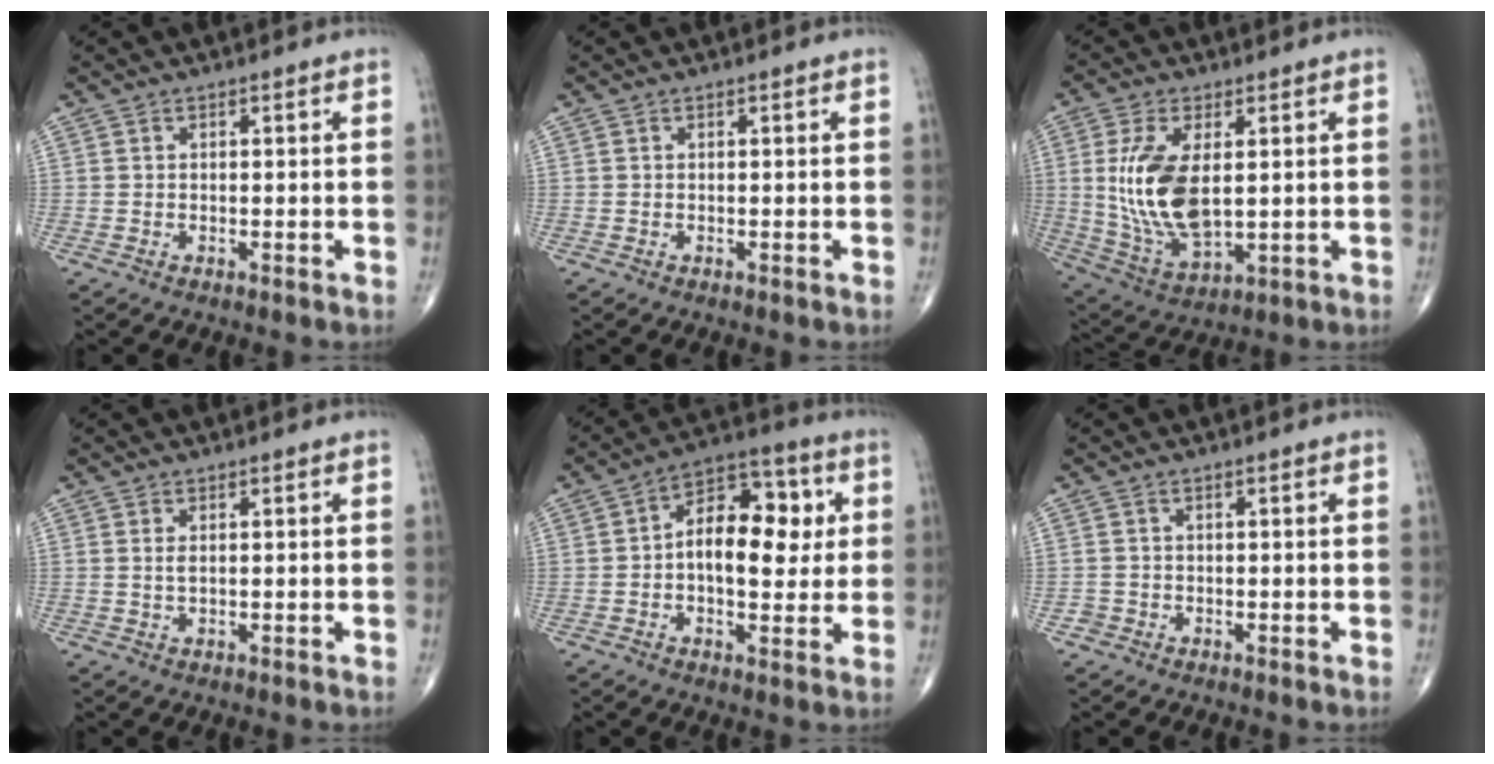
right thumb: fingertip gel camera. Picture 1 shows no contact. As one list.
[{"total": 0.0}, {"total": 14.6, "force": [1.7, 7.3, 12.5], "torque": [-0.252, -0.017, 0.047]}, {"total": 1.2, "force": [0.3, 0.5, 1.0], "torque": [-0.023, -0.002, 0.008]}, {"total": 13.9, "force": [1.2, 8.0, 11.3], "torque": [-0.136, 0.024, 0.009]}, {"total": 1.2, "force": [-0.6, 1.0, -0.1], "torque": [0.006, 0.006, -0.017]}]